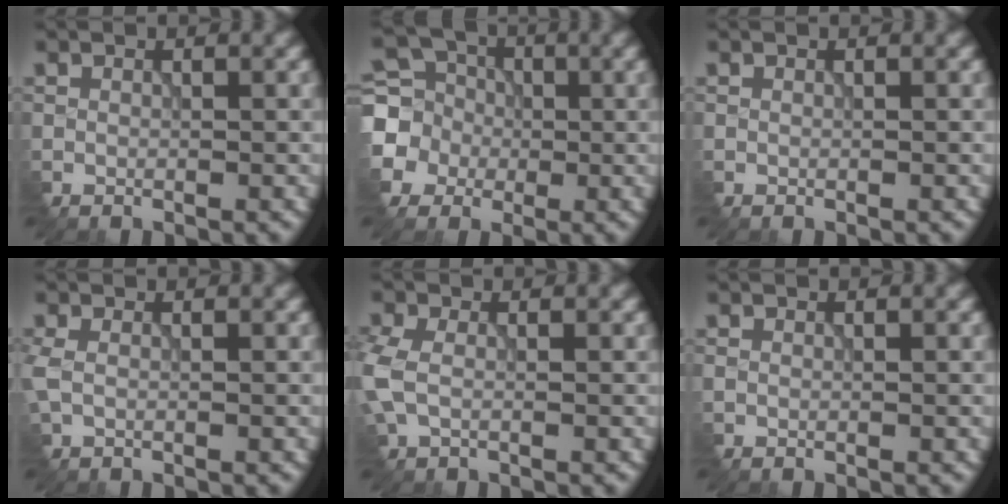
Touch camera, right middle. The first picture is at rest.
{"total": 5.3, "force": [-0.8, 4.9, 1.7], "torque": [-0.045, 0.001, -0.025]}
{"total": 0.0}
{"total": 1.8, "force": [0.0, 1.1, 1.5], "torque": [-0.049, 0.003, 0.000]}
{"total": 3.8, "force": [-0.2, 2.5, 2.8], "torque": [-0.095, -0.001, -0.009]}
{"total": 0.0}